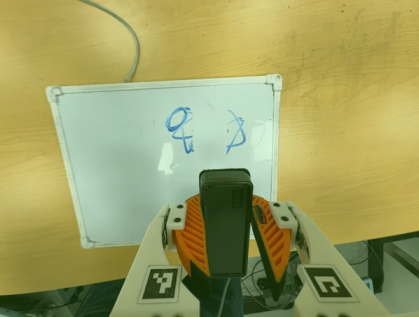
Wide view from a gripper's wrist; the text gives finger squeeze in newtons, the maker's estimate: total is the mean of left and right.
{"total": 9.7, "left": 9.5, "right": 10.0}